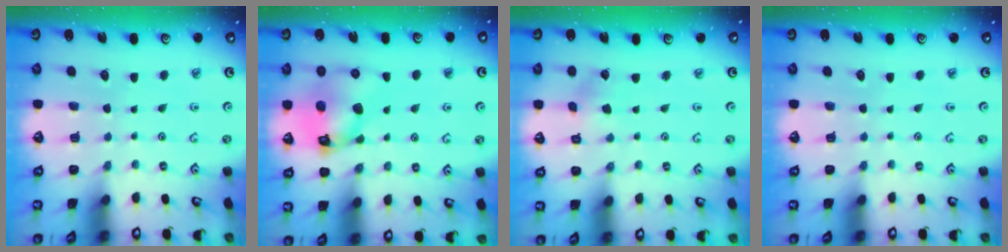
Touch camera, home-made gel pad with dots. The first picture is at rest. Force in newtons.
{"total": 13.2, "press": 13.0, "slide": 1.8}
{"total": 2.3, "press": 2.3, "slide": 0.3}
{"total": 0.0}